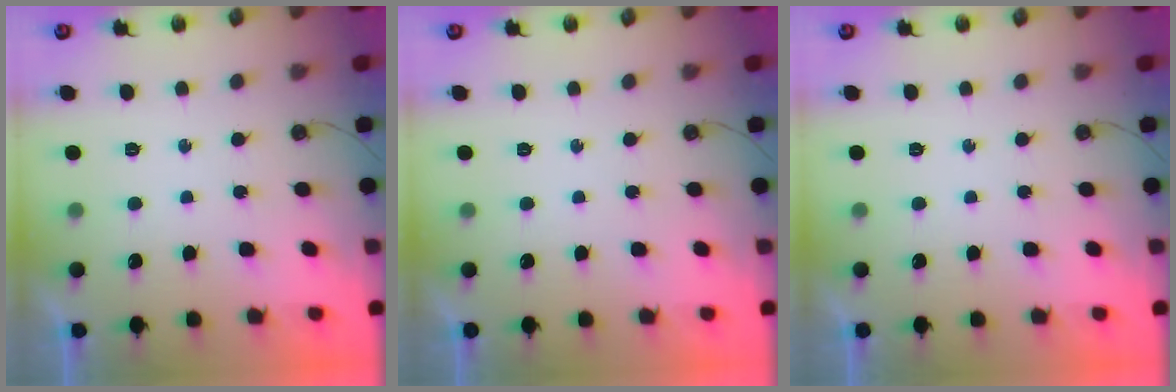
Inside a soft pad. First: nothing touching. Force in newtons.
{"total": 0.0}
{"total": 0.0}